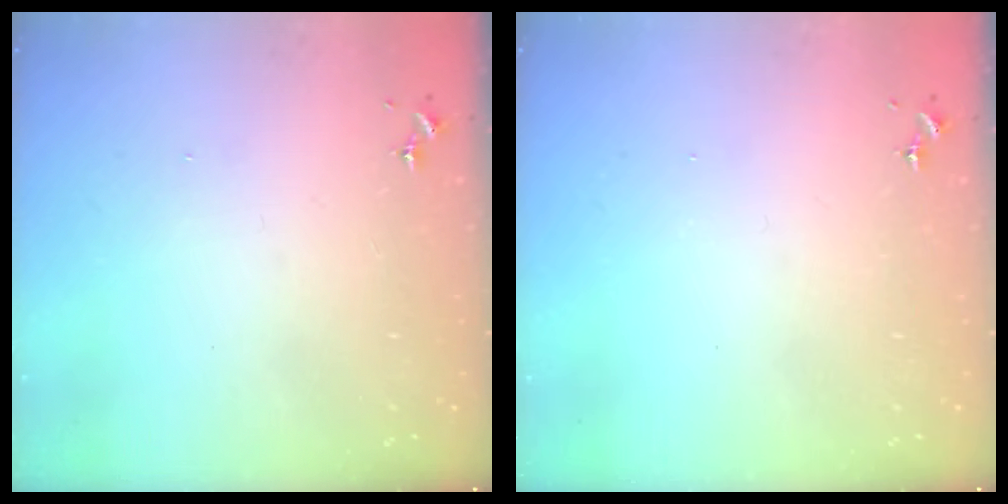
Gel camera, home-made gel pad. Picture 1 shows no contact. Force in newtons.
{"total": 0.0}